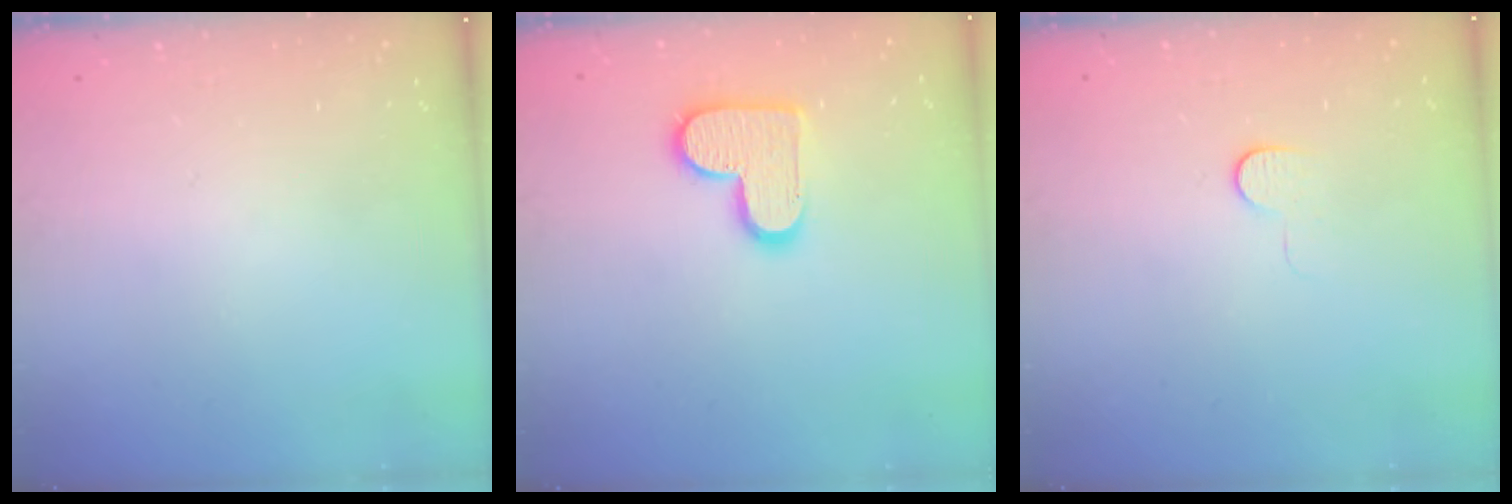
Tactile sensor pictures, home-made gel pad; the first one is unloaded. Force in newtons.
{"total": 13.1, "press": 13.1, "slide": 0.8}
{"total": 4.3, "press": 4.3, "slide": 0.3}